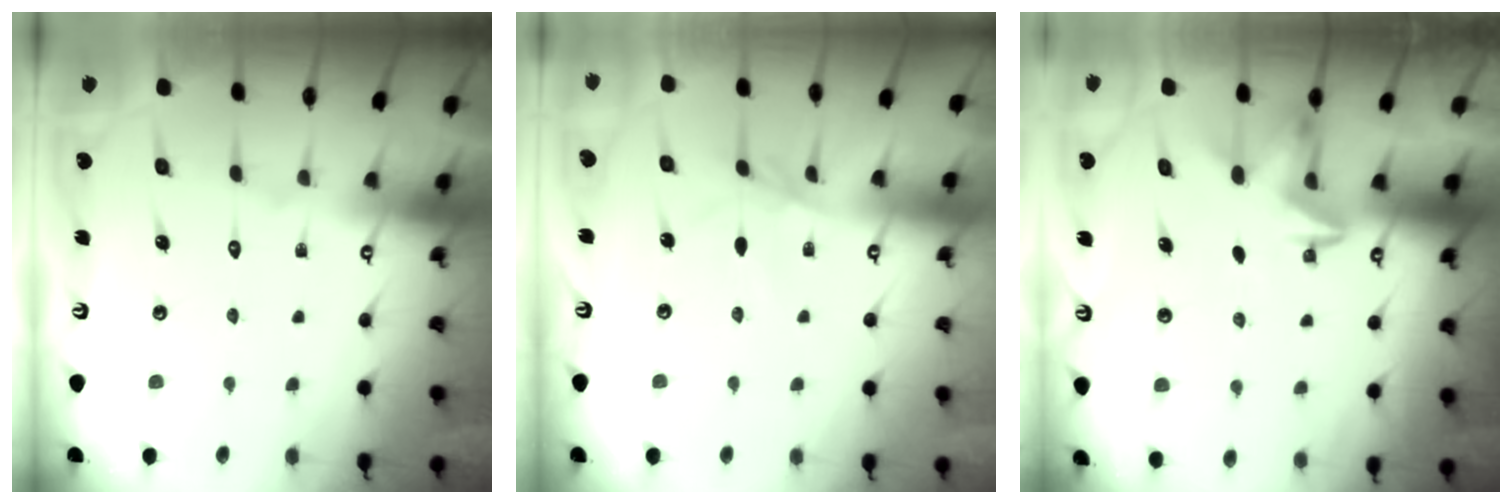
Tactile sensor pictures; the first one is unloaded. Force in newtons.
{"total": 2.2, "press": 2.1, "slide": 0.5}
{"total": 4.1, "press": 4.0, "slide": 0.5}